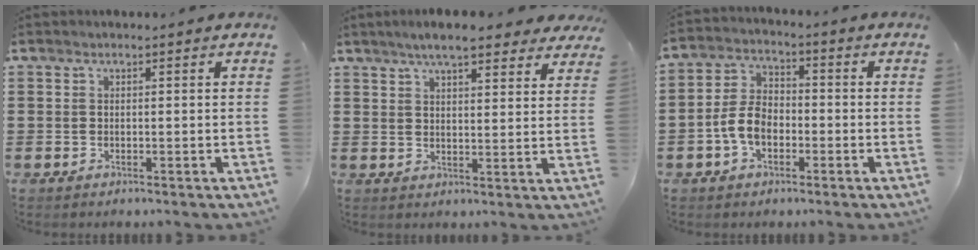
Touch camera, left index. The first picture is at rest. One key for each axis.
{"total": 6.7, "fx": 5.7, "fy": 1.2, "fz": 3.4, "tx": -0.072, "ty": -0.010, "tz": 0.101}
{"total": 5.9, "fx": -2.1, "fy": 3.7, "fz": 4.0, "tx": -0.108, "ty": 0.002, "tz": -0.049}